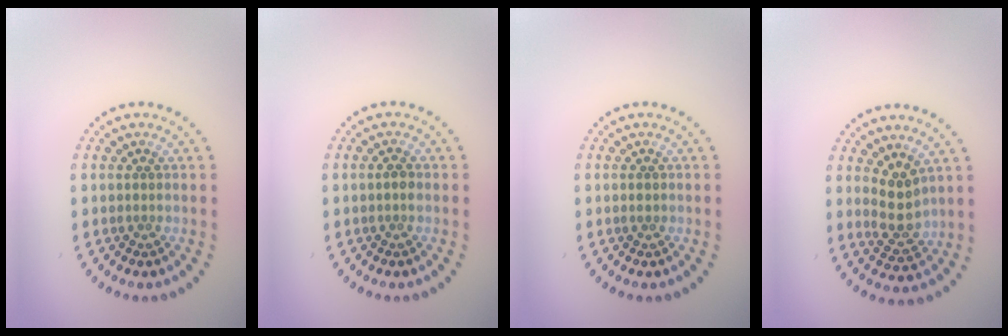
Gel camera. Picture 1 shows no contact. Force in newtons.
{"total": 0.8, "press": 0.8, "slide": 0.2}
{"total": 0.5, "press": 0.5, "slide": 0.1}
{"total": 3.0, "press": 2.6, "slide": 1.3}